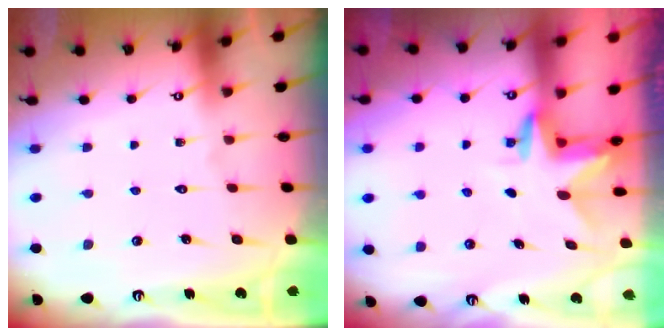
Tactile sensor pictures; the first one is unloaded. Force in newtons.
{"total": 3.0, "press": 3.0, "slide": 0.2}